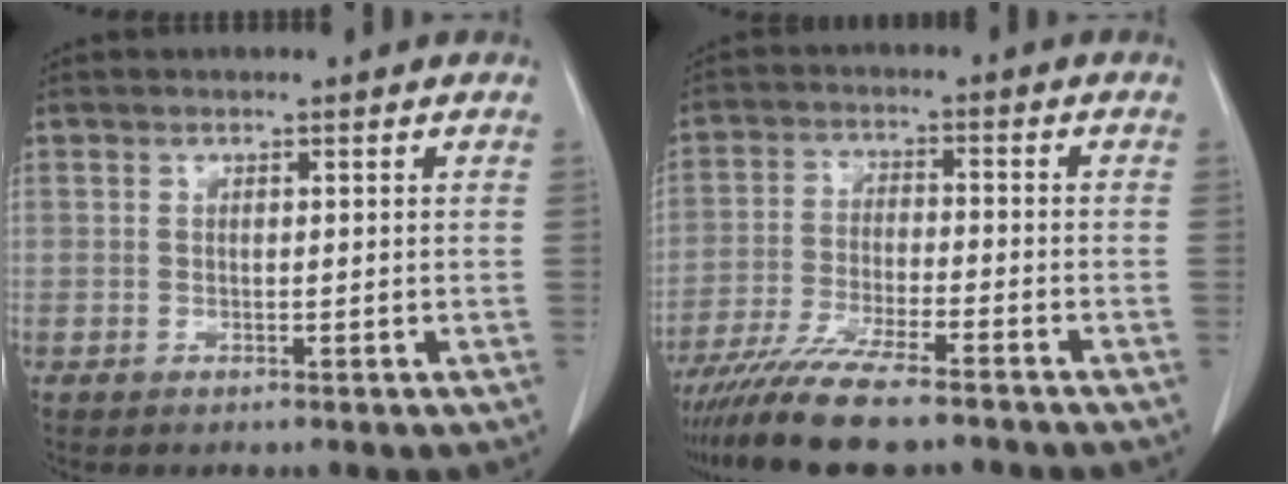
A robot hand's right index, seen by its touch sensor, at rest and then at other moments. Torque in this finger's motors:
{"motor_torque": [1.11, -1.03, 0.34, 0.21]}